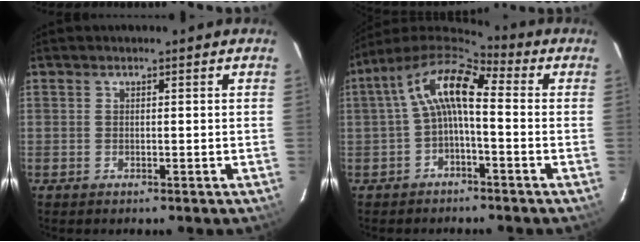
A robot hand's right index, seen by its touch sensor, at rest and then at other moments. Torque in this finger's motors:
{"motor_torque": [1.22, -0.33, 0.97, 0.21]}